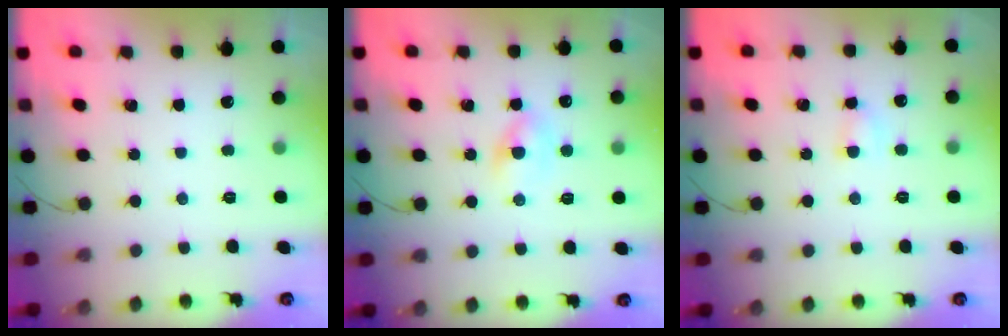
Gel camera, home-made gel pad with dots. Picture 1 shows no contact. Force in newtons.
{"total": 3.4, "press": 3.2, "slide": 1.1}
{"total": 3.3, "press": 3.2, "slide": 1.1}